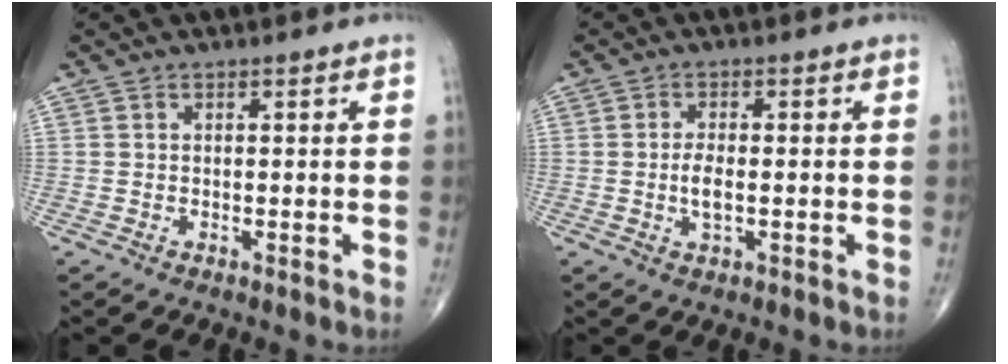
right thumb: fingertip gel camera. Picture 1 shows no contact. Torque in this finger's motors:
{"motor_torque": [-0.45, 0.29, 0.25, 0.21, 0.11]}